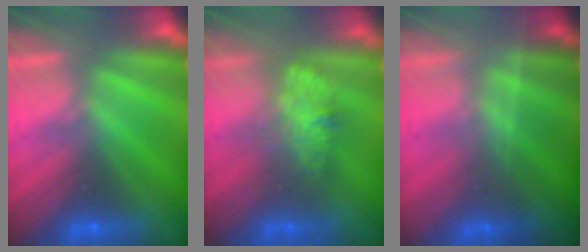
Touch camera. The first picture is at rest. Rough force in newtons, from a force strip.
{"total": 2.6}
{"total": 1.6}